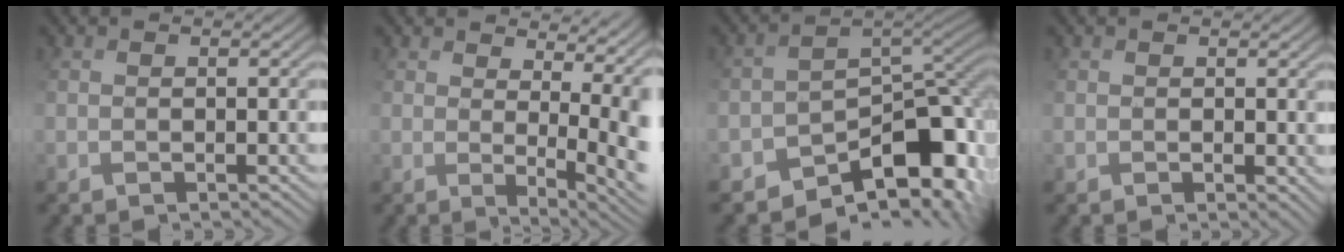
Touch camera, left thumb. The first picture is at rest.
{"total": 9.2, "force": [2.4, 4.3, 7.8], "torque": [-0.119, -0.006, 0.057]}
{"total": 10.9, "force": [-6.3, 5.5, 6.9], "torque": [-0.104, -0.012, -0.088]}
{"total": 2.1, "force": [0.1, 1.5, 1.3], "torque": [-0.027, -0.004, 0.002]}